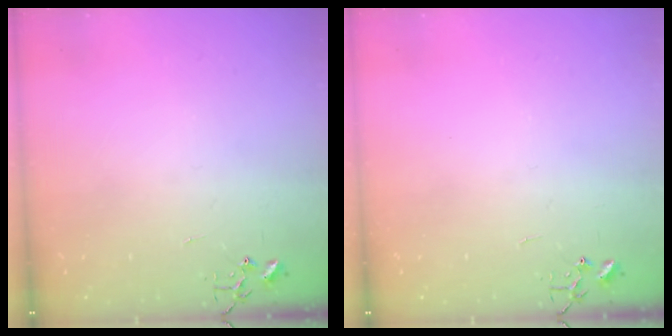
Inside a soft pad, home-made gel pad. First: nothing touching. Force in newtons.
{"total": 0.0}